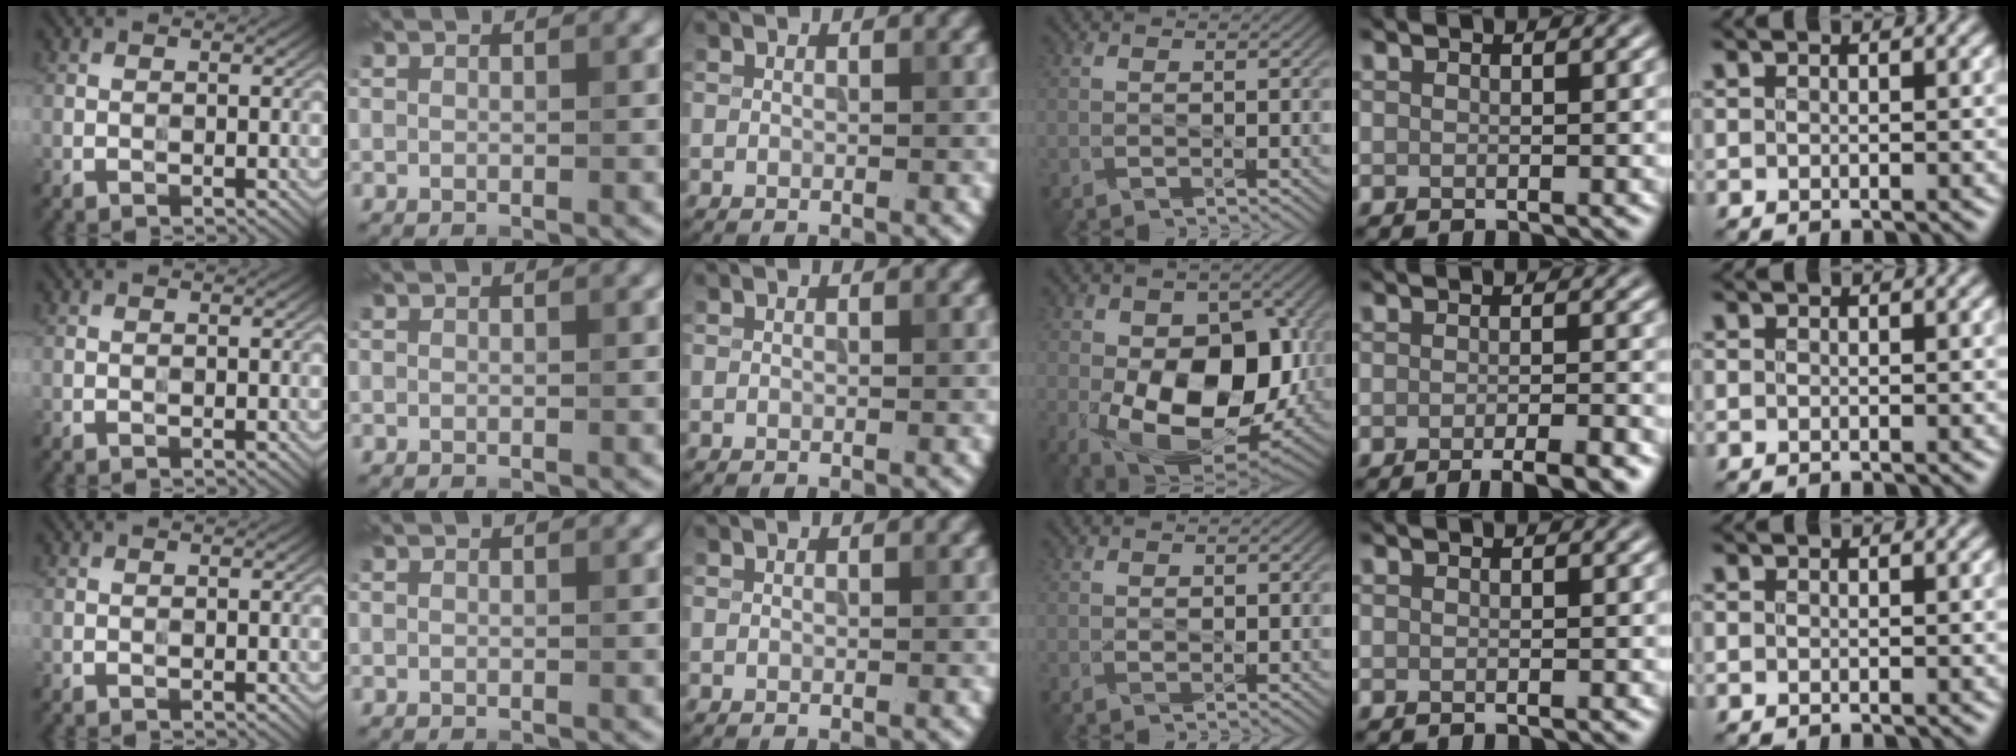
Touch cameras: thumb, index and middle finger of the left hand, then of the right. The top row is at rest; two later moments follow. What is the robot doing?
{"motion": "wipe", "object": "measuring cup"}